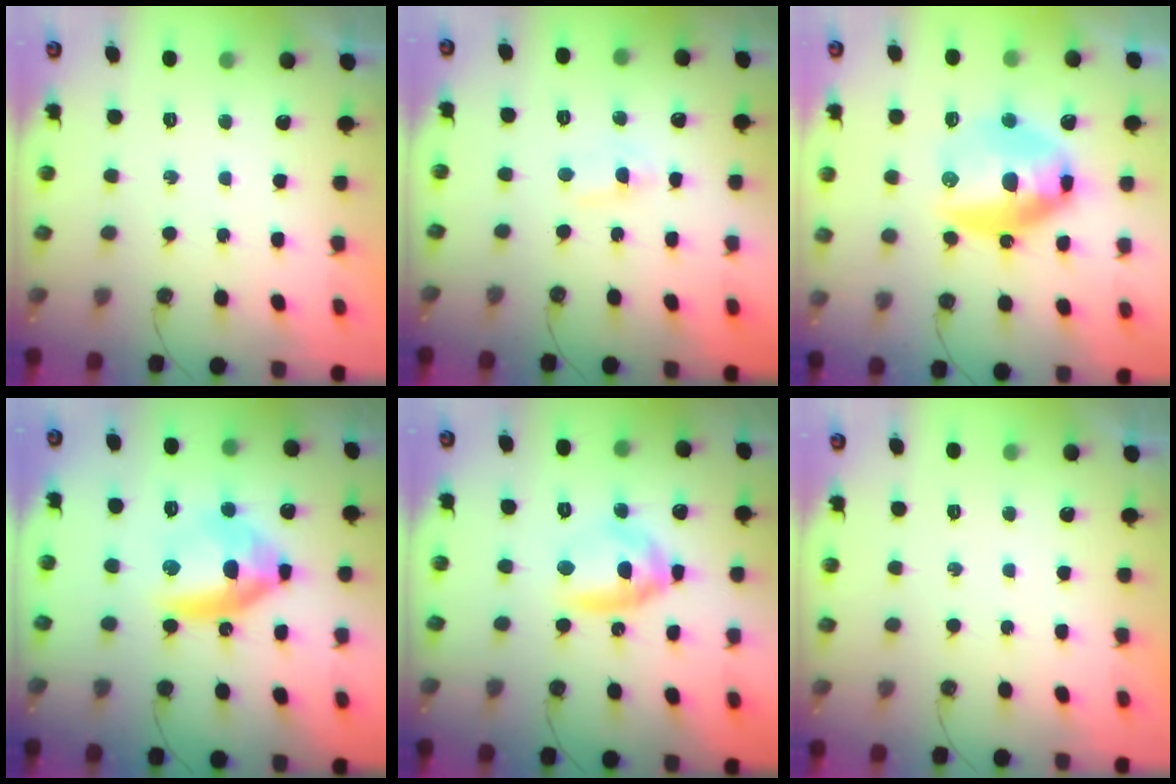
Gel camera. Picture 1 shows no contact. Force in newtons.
{"total": 2.0, "press": 2.0, "slide": 0.3}
{"total": 15.7, "press": 15.6, "slide": 2.1}
{"total": 11.9, "press": 11.6, "slide": 2.6}
{"total": 11.1, "press": 11.1, "slide": 0.9}
{"total": 0.0}